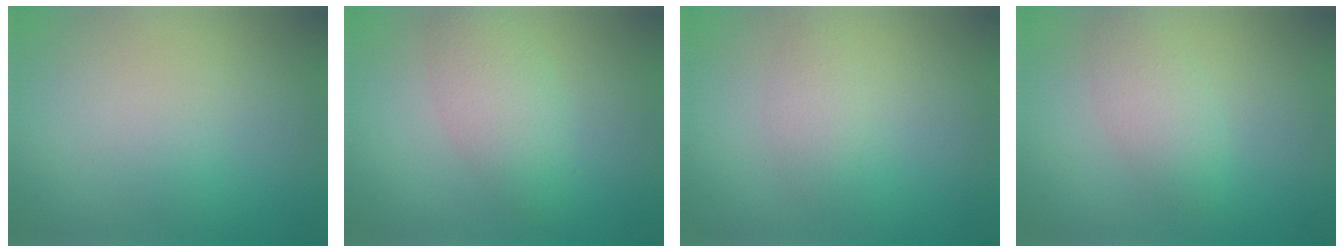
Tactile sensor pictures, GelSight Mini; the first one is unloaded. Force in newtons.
{"total": 3.3, "press": 3.3, "slide": 0.1}
{"total": 1.4, "press": 1.4, "slide": 0.0}
{"total": 2.4, "press": 2.4, "slide": 0.1}